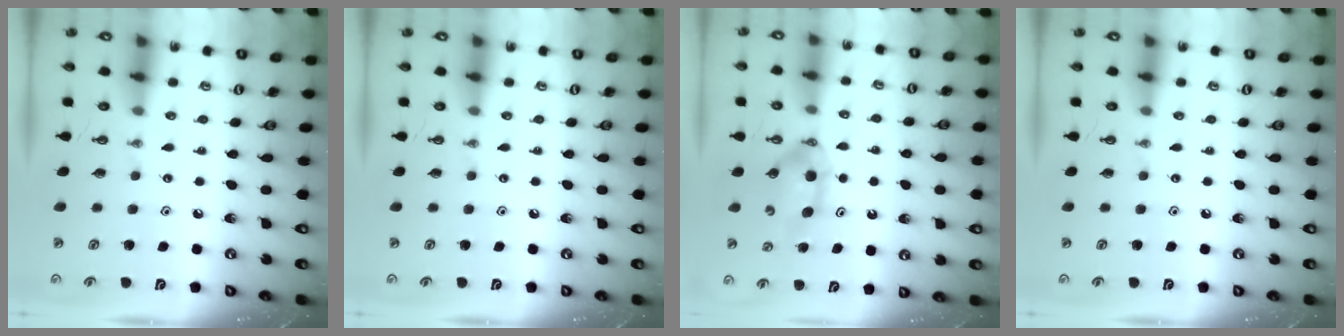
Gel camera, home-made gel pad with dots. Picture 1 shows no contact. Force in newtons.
{"total": 0.0}
{"total": 4.7, "press": 4.5, "slide": 1.1}
{"total": 0.0}